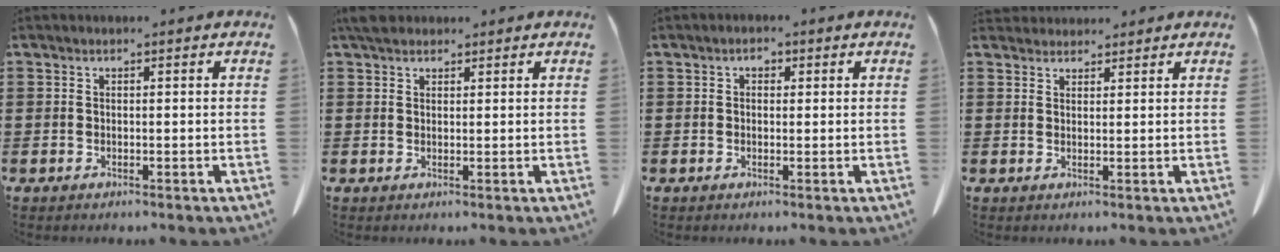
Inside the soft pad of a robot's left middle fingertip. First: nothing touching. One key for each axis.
{"total": 3.1, "fx": 2.4, "fy": 1.3, "fz": 1.3, "tx": -0.025, "ty": 0.002, "tz": 0.047}
{"total": 1.3, "fx": 0.2, "fy": 0.9, "fz": 0.9, "tx": -0.022, "ty": 0.006, "tz": 0.003}
{"total": 2.2, "fx": 2.2, "fy": 0.6, "fz": 0.0, "tx": -0.006, "ty": -0.002, "tz": 0.043}